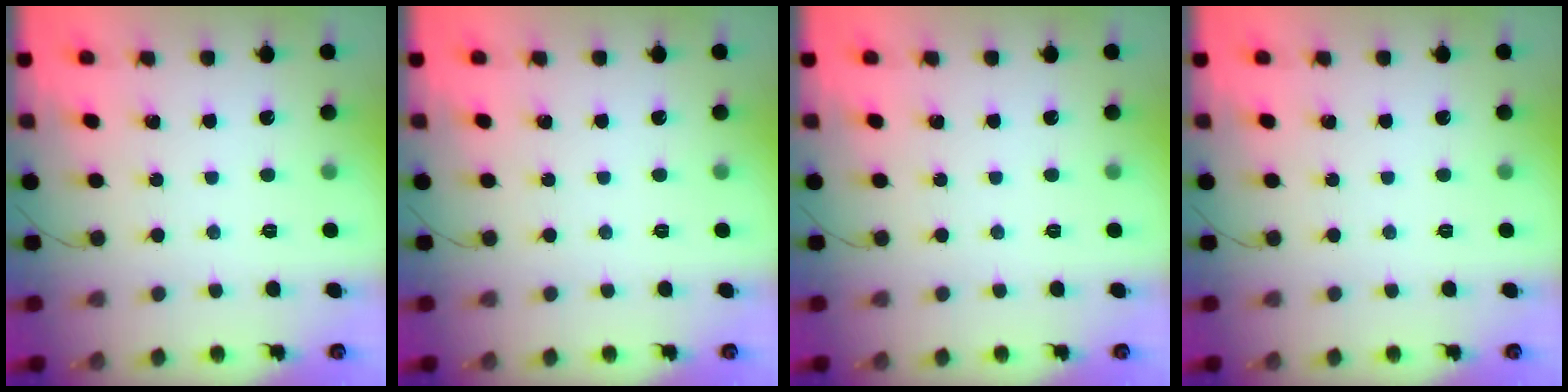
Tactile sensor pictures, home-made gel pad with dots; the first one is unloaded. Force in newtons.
{"total": 0.0}
{"total": 0.0}
{"total": 0.0}